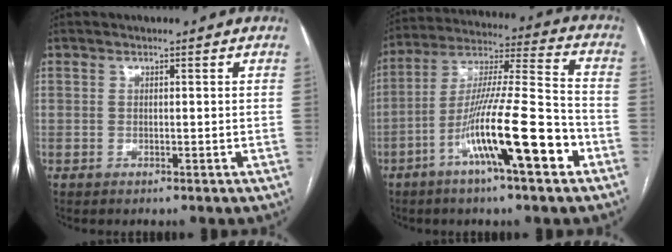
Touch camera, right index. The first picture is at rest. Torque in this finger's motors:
{"motor_torque": [1.23, -0.91, 0.86, 0.21]}